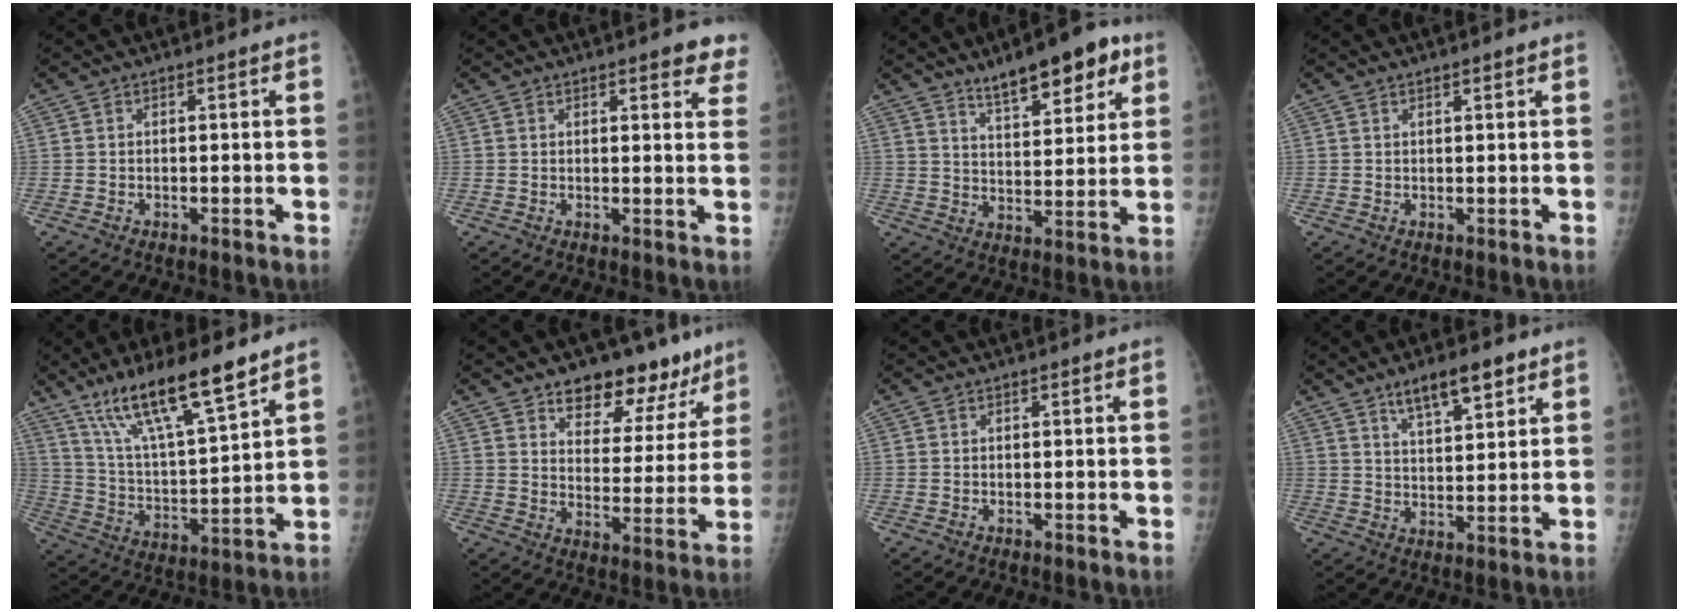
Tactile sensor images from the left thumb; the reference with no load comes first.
{"total": 5.2, "force": [3.8, 1.8, 3.0], "torque": [-0.005, -0.014, 0.033]}
{"total": 12.9, "force": [8.2, 4.4, 8.9], "torque": [-0.098, -0.036, 0.126]}
{"total": 1.0, "force": [0.7, 0.3, 0.7], "torque": [-0.008, -0.002, 0.011]}
{"total": 17.1, "force": [11.9, 2.9, 11.8], "torque": [-0.200, -0.060, 0.225]}
{"total": 14.7, "force": [10.7, 7.7, 6.4], "torque": [-0.023, -0.062, 0.151]}
{"total": 0.0}
{"total": 9.0, "force": [5.8, 3.0, 6.1], "torque": [-0.083, -0.029, 0.099]}